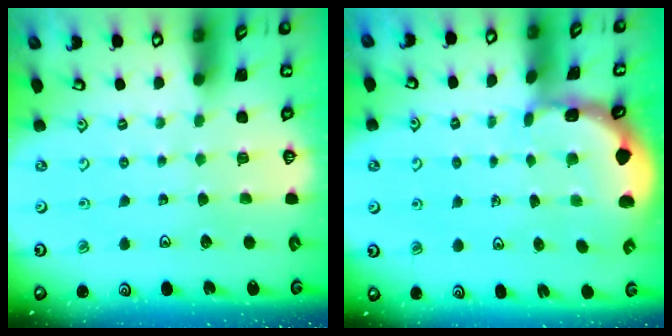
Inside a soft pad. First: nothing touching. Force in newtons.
{"total": 1.4, "press": 1.4, "slide": 0.0}